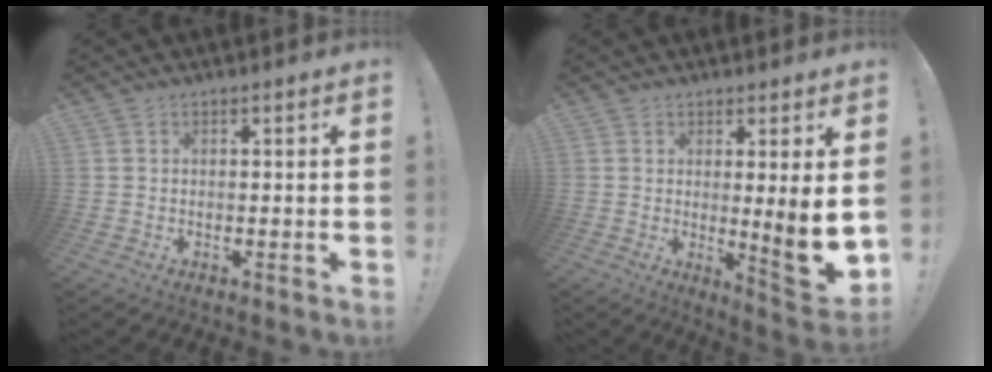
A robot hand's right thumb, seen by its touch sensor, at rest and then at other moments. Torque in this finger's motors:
{"motor_torque": [0.33, 0.48, 0.46, 0.77, 0.06]}